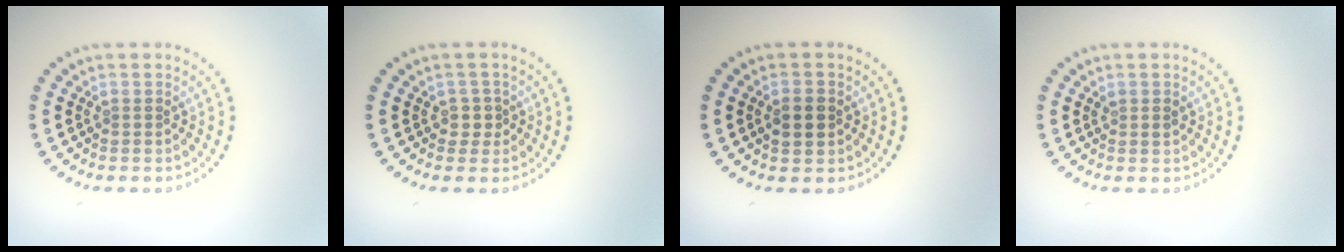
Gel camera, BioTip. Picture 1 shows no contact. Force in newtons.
{"total": 1.4, "press": 1.1, "slide": 0.8}
{"total": 2.5, "press": 2.4, "slide": 0.3}
{"total": 0.8, "press": 0.8, "slide": 0.2}